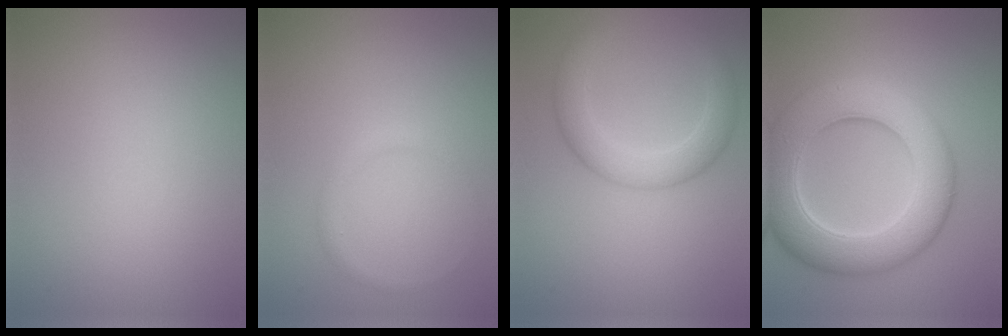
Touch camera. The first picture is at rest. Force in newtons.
{"total": 0.9, "press": 0.8, "slide": 0.1}
{"total": 4.2, "press": 4.2, "slide": 0.1}
{"total": 9.4, "press": 9.4, "slide": 0.3}